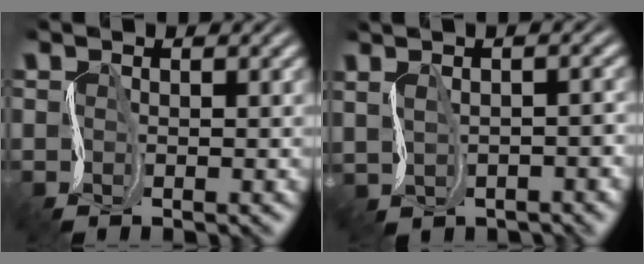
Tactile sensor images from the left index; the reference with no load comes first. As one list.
[{"total": 0.8, "force": [-0.6, -0.3, 0.3], "torque": [-0.012, -0.014, 0.004]}]